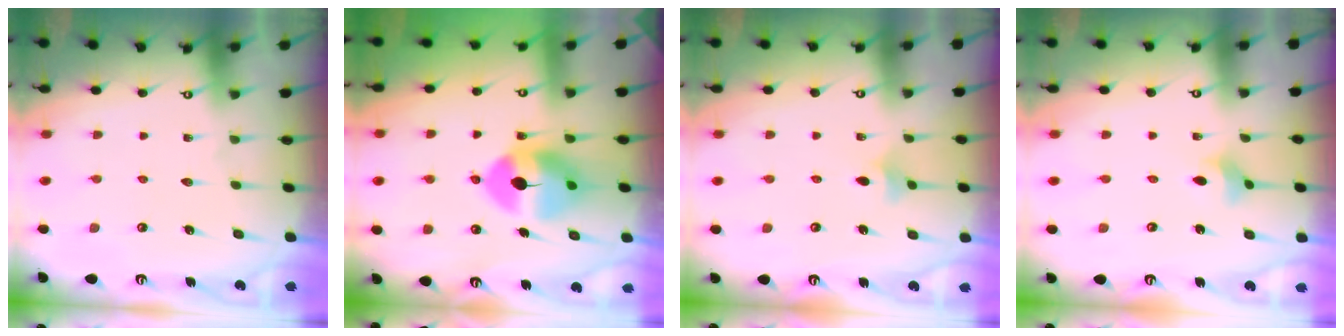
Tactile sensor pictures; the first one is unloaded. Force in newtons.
{"total": 10.4, "press": 10.3, "slide": 1.3}
{"total": 3.5, "press": 3.4, "slide": 0.9}
{"total": 3.0, "press": 2.9, "slide": 0.7}